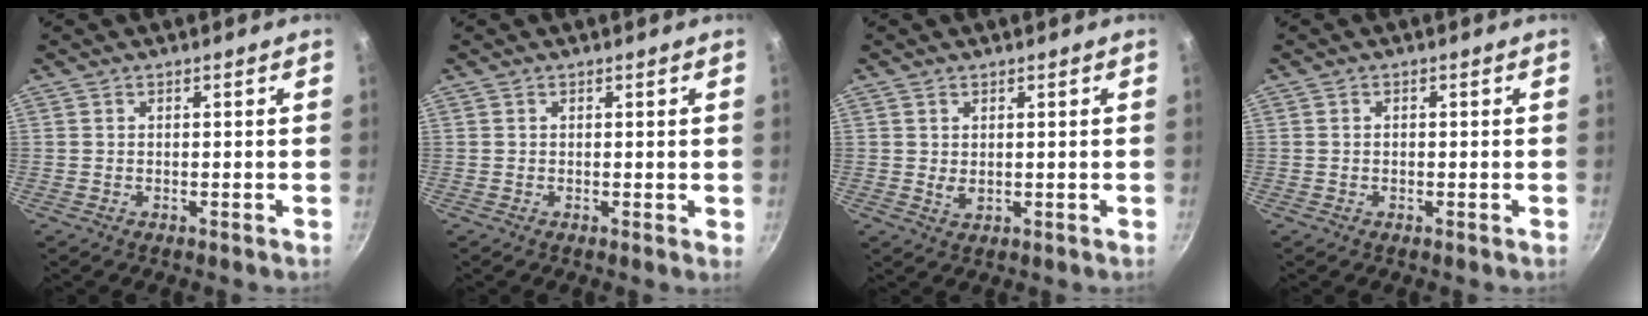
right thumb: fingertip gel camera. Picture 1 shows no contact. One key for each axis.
{"total": 0.6, "fx": 0.2, "fy": 0.0, "fz": 0.6, "tx": -0.006, "ty": -0.003, "tz": 0.000}
{"total": 1.5, "fx": 0.6, "fy": 0.8, "fz": 1.0, "tx": -0.015, "ty": -0.008, "tz": 0.010}
{"total": 0.7, "fx": 0.0, "fy": 0.6, "fz": 0.5, "tx": -0.008, "ty": 0.004, "tz": -0.001}